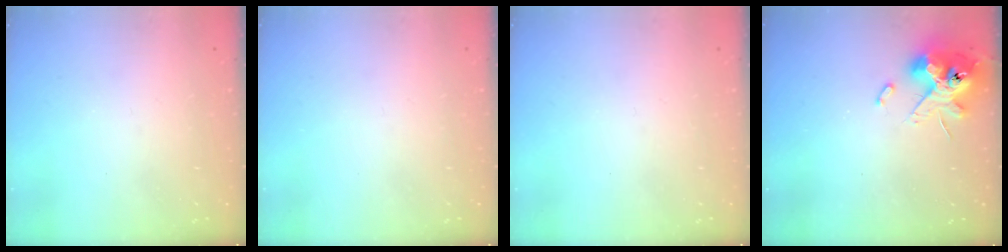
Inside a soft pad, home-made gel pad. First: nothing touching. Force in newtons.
{"total": 0.0}
{"total": 0.0}
{"total": 13.6, "press": 13.5, "slide": 2.0}